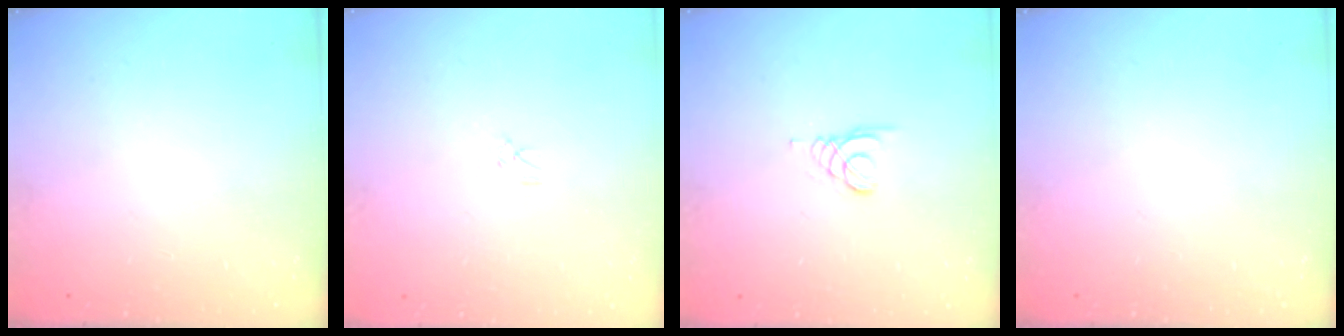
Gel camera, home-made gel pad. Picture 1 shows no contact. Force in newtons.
{"total": 3.4, "press": 3.4, "slide": 0.2}
{"total": 1.5, "press": 1.5, "slide": 0.1}
{"total": 0.0}